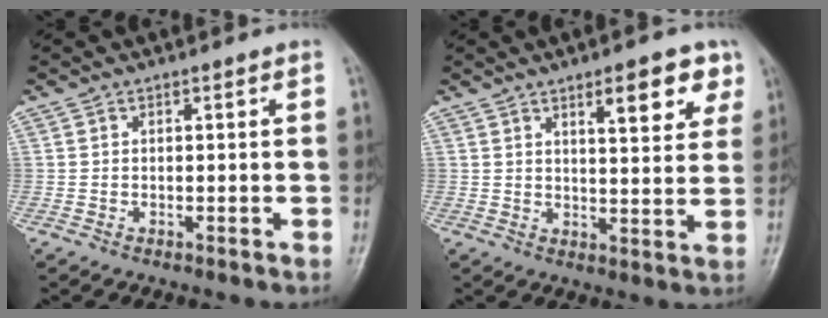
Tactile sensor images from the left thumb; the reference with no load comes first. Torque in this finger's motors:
{"motor_torque": [0.08, 0.23, -0.08, 0.07, 0.13]}